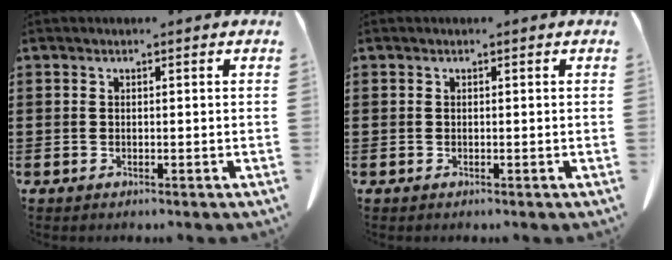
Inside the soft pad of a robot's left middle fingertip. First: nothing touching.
{"total": 0.0}